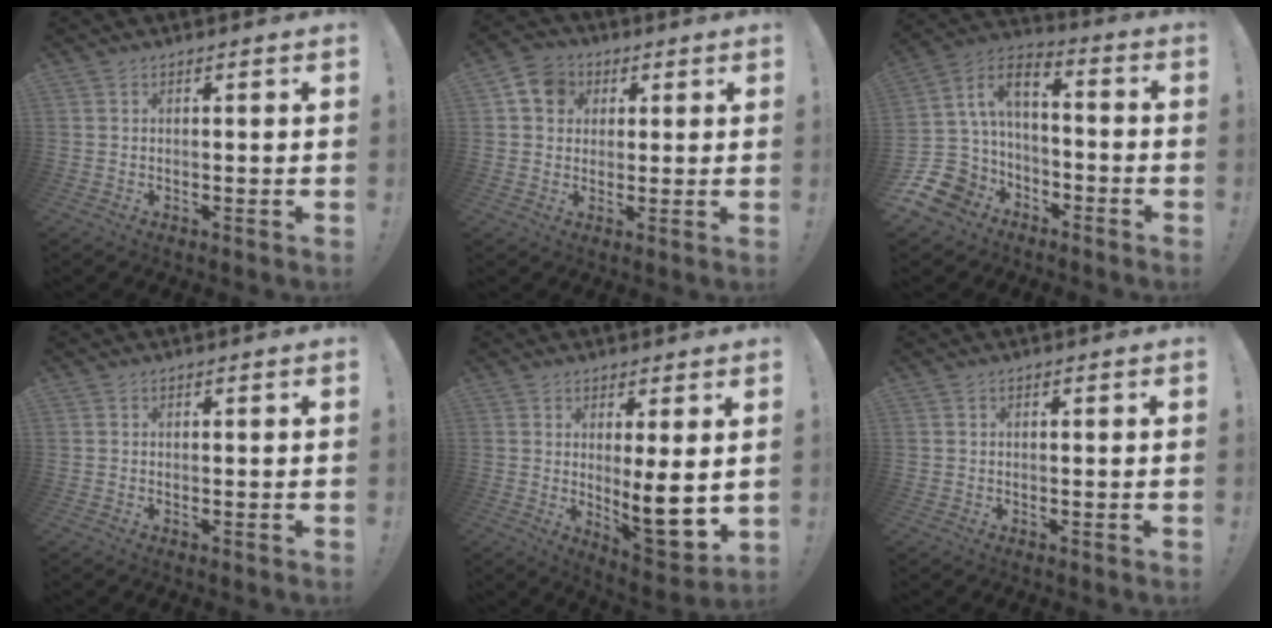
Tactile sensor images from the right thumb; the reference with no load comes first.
{"total": 8.8, "force": [2.6, 7.6, 3.6], "torque": [-0.053, 0.003, 0.055]}
{"total": 10.9, "force": [-5.1, 8.4, 4.8], "torque": [-0.092, 0.034, -0.087]}
{"total": 0.0}
{"total": 10.2, "force": [1.0, 2.7, 9.9], "torque": [-0.136, -0.030, 0.020]}
{"total": 0.6, "force": [0.0, 0.6, 0.0], "torque": [-0.008, 0.007, 0.001]}